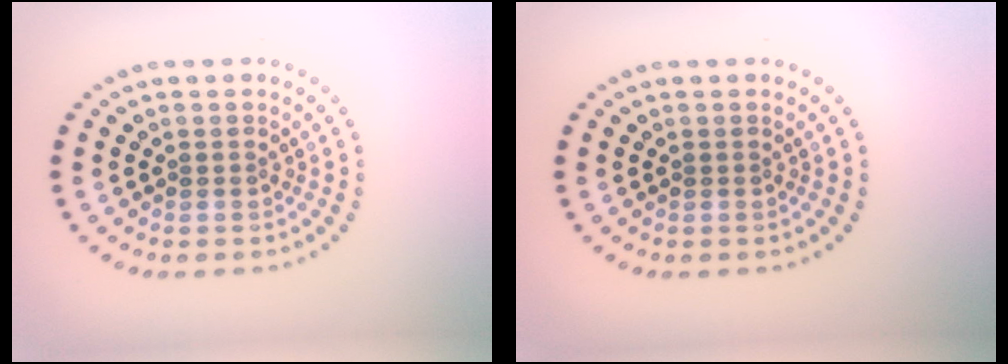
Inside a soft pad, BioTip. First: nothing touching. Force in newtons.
{"total": 0.0}